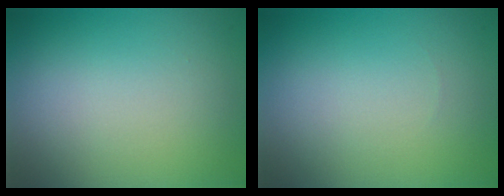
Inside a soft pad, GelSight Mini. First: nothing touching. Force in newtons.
{"total": 0.0}